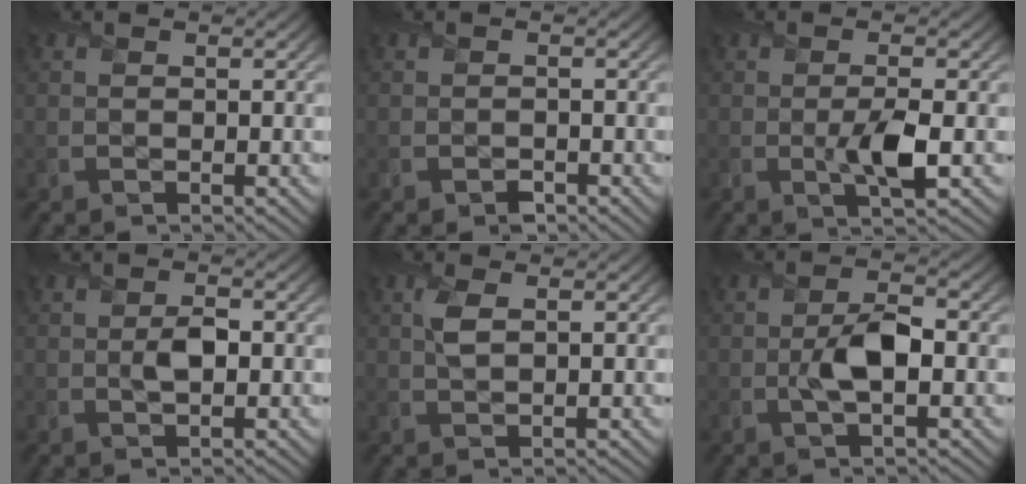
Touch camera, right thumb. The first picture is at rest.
{"total": 1.0, "force": [-0.8, 0.6, 0.2], "torque": [0.000, -0.007, -0.013]}
{"total": 3.6, "force": [-0.6, 0.9, 3.4], "torque": [-0.062, -0.007, -0.011]}
{"total": 2.1, "force": [-0.1, 1.1, 1.8], "torque": [-0.032, -0.004, -0.001]}
{"total": 2.5, "force": [0.7, 1.0, 2.1], "torque": [-0.054, 0.001, 0.016]}
{"total": 4.5, "force": [-0.8, 1.9, 4.0], "torque": [-0.081, -0.002, -0.017]}